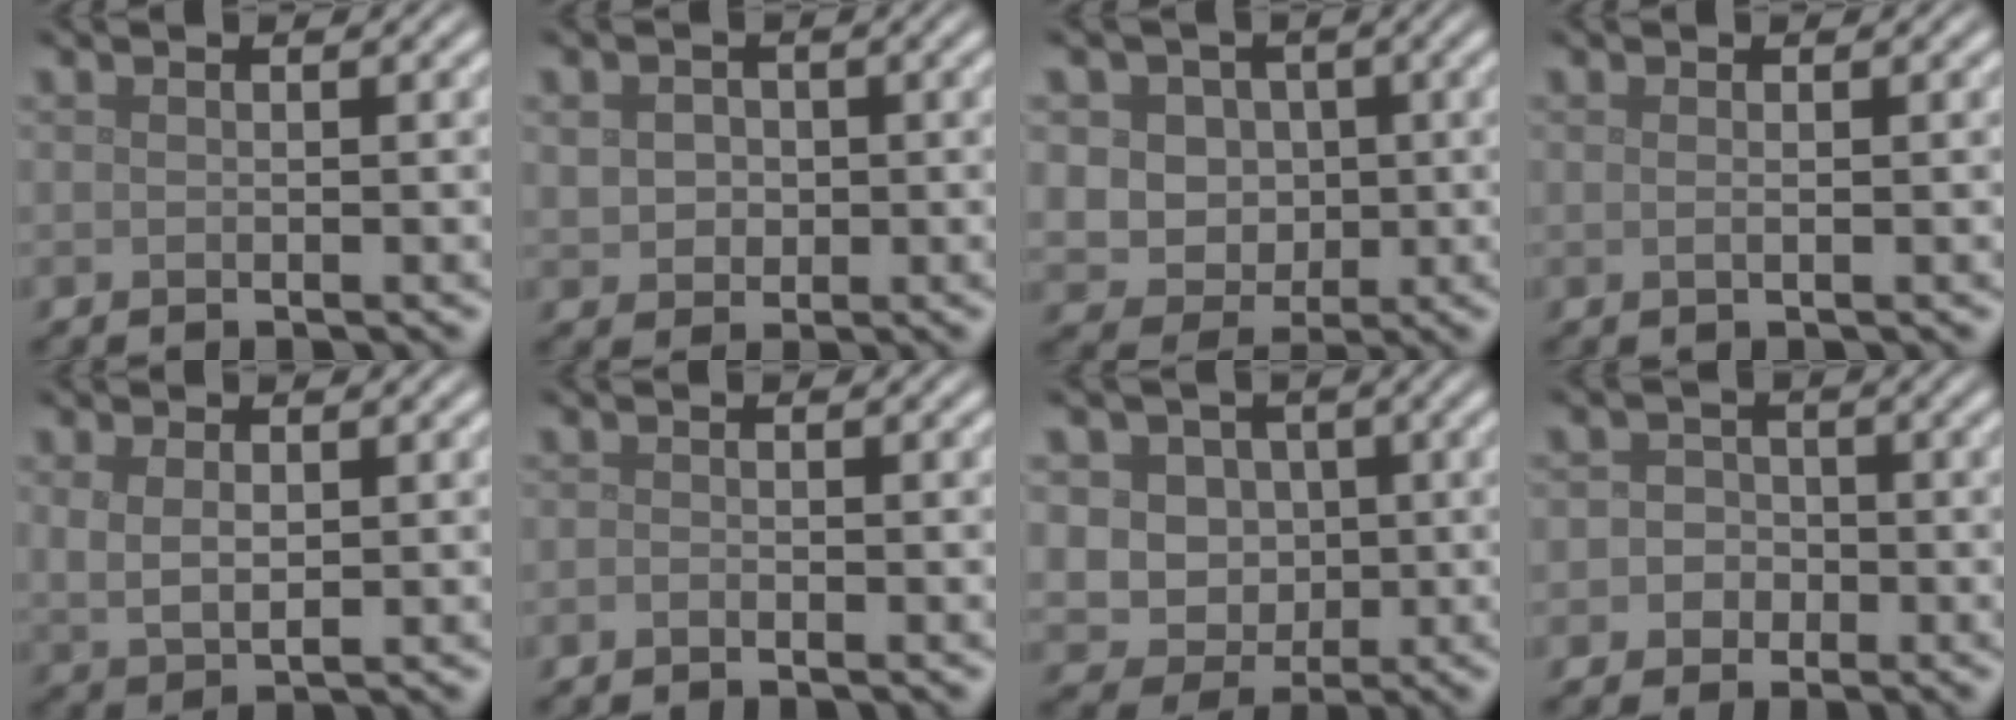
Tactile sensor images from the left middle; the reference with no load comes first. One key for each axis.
{"total": 2.5, "fx": 0.2, "fy": 2.2, "fz": 1.2, "tx": -0.024, "ty": -0.002, "tz": 0.007}
{"total": 6.5, "fx": 1.6, "fy": 5.6, "fz": 2.9, "tx": -0.047, "ty": 0.017, "tz": 0.020}
{"total": 0.6, "fx": 0.1, "fy": 0.2, "fz": 0.5, "tx": -0.009, "ty": 0.001, "tz": 0.000}
{"total": 2.6, "fx": 0.7, "fy": 1.4, "fz": 2.0, "tx": -0.049, "ty": -0.007, "tz": 0.020}
{"total": 0.5, "fx": -0.5, "fy": 0.1, "fz": 0.2, "tx": -0.005, "ty": -0.002, "tz": -0.010}
{"total": 7.7, "fx": 1.9, "fy": 6.6, "fz": 3.4, "tx": -0.050, "ty": 0.023, "tz": 0.018}
{"total": 2.3, "fx": -0.5, "fy": 2.1, "fz": 0.6, "tx": 0.013, "ty": 0.003, "tz": -0.023}